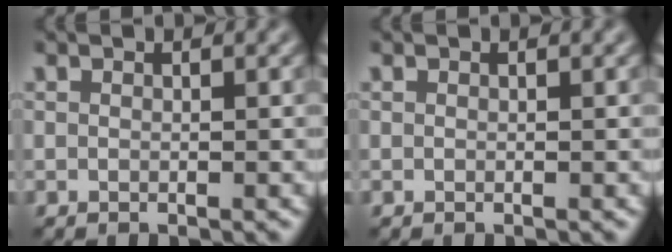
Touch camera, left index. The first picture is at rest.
{"total": 0.0}